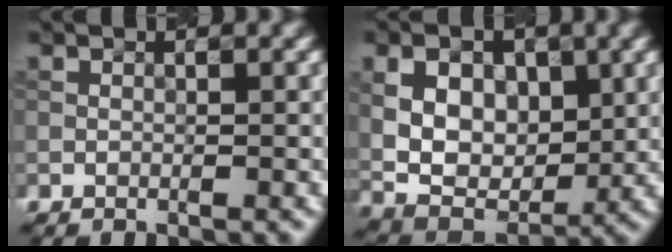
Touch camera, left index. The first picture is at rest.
{"total": 7.1, "force": [1.4, 4.9, 4.9], "torque": [-0.089, -0.006, 0.027]}